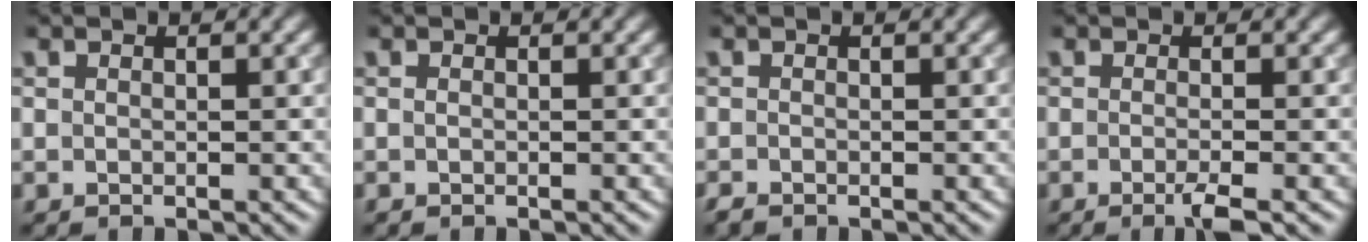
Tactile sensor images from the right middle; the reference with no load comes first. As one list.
[{"total": 0.0}, {"total": 0.7, "force": [-0.6, 0.2, 0.2], "torque": [-0.002, -0.004, -0.011]}, {"total": 2.1, "force": [-0.9, 0.3, 1.9], "torque": [-0.027, -0.002, -0.021]}]